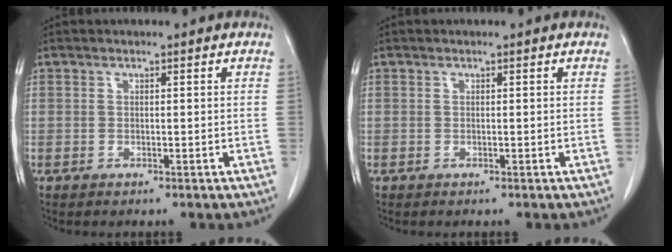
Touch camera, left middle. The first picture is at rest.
{"total": 0.0}